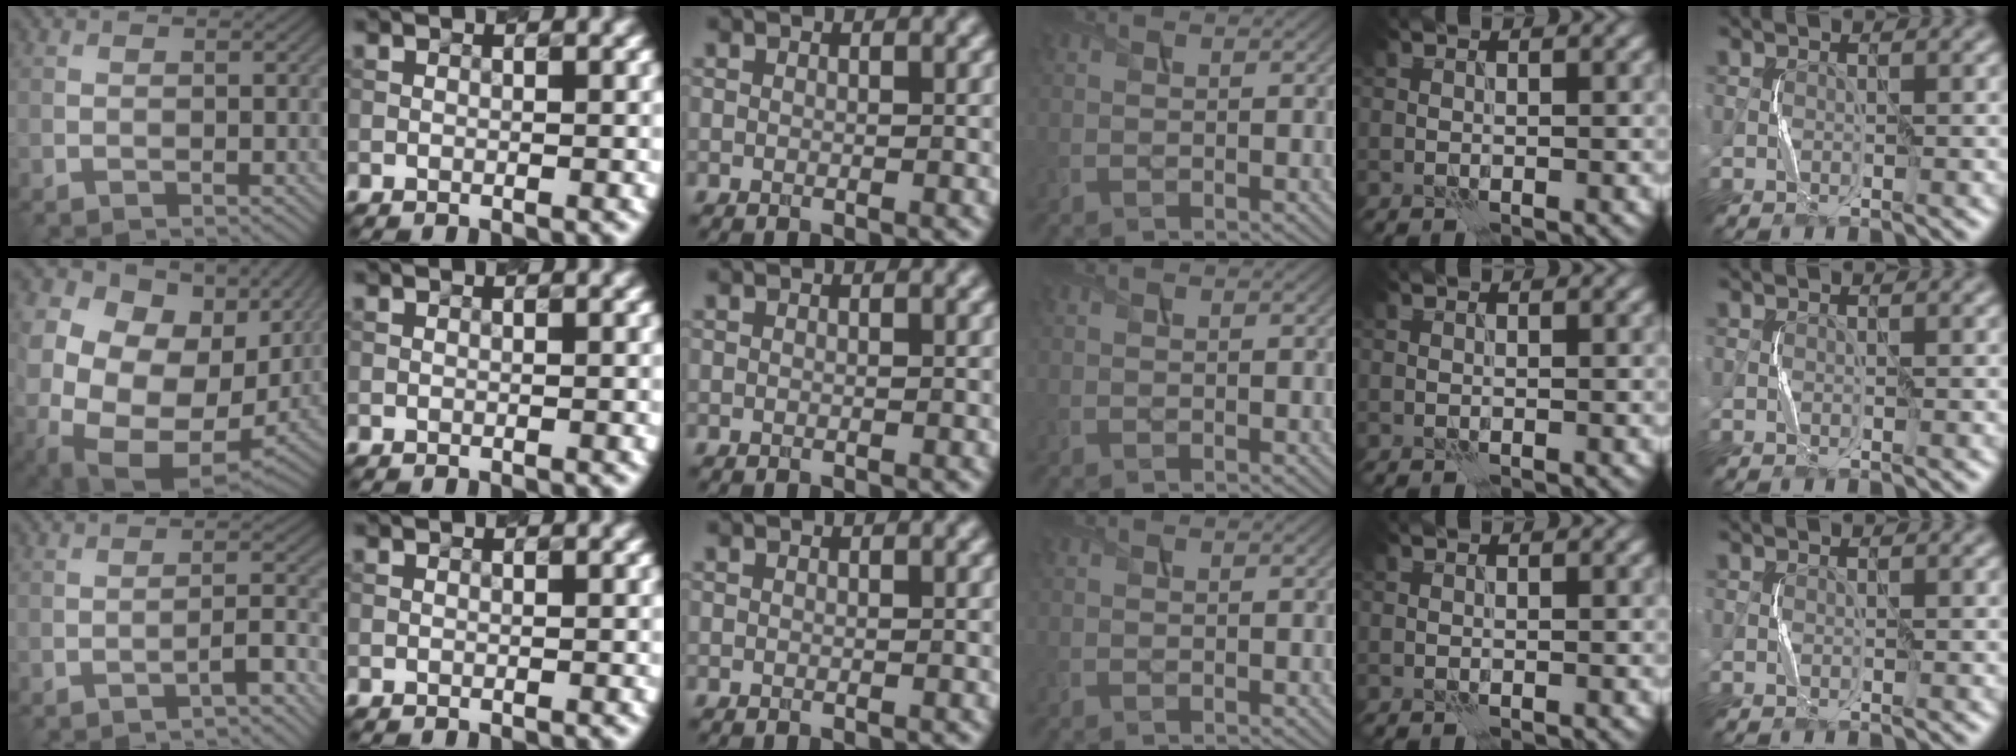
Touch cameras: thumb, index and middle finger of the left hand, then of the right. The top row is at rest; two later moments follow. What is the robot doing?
{"motion": "squeeze", "object": "air blower"}